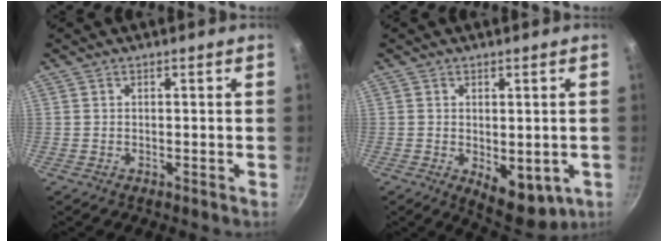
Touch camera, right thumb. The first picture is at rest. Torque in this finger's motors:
{"motor_torque": [-0.21, 0.32, 0.43, 0.00, 0.02]}